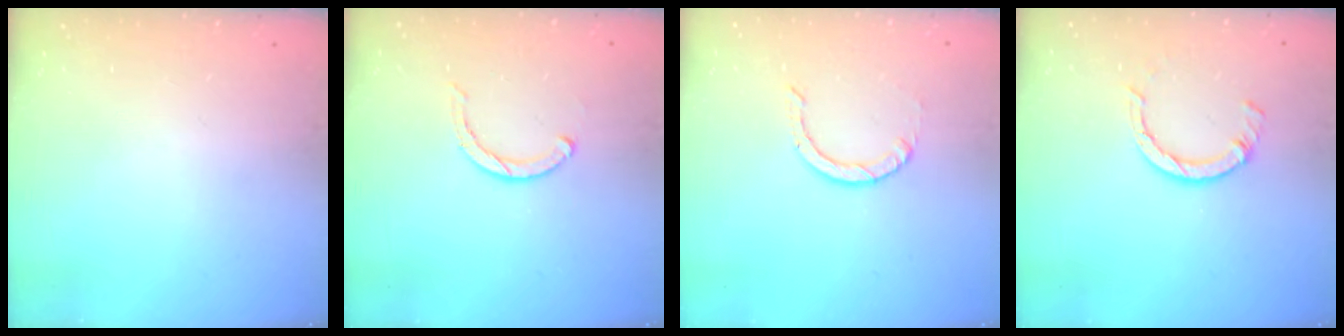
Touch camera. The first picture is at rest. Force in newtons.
{"total": 3.5, "press": 3.5, "slide": 0.3}
{"total": 0.9, "press": 0.9, "slide": 0.1}
{"total": 5.8, "press": 5.8, "slide": 0.8}